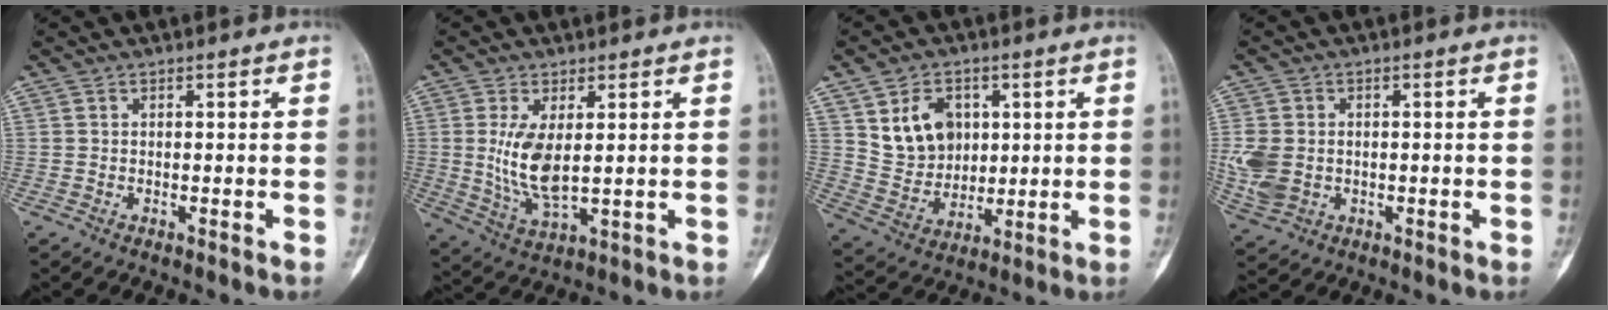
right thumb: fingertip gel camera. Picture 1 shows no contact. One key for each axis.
{"total": 8.6, "fx": 1.1, "fy": 3.6, "fz": 7.8, "tx": -0.159, "ty": -0.020, "tz": 0.033}
{"total": 10.9, "fx": 3.6, "fy": 8.4, "fz": 5.9, "tx": -0.068, "ty": -0.019, "tz": 0.077}
{"total": 7.8, "fx": -0.6, "fy": 6.0, "fz": 4.9, "tx": -0.110, "ty": 0.001, "tz": -0.003}